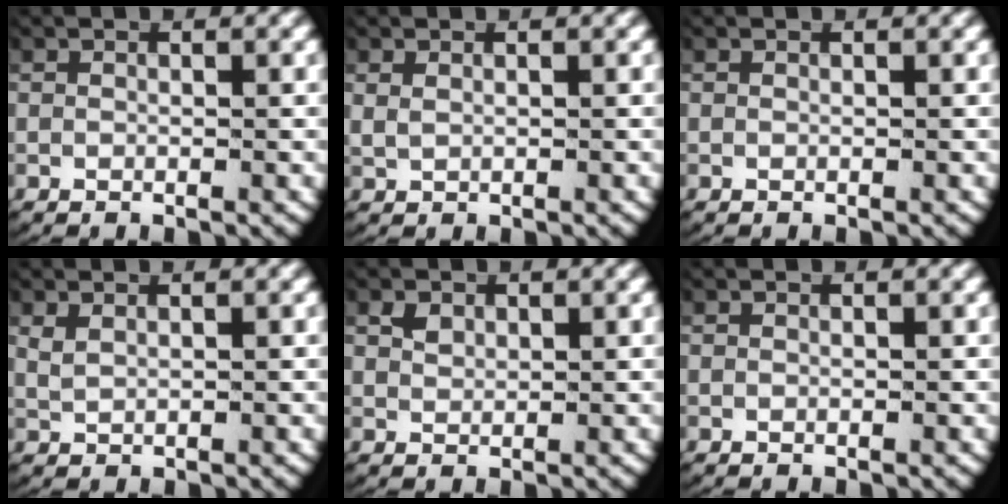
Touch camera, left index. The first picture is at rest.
{"total": 0.8, "force": [0.5, 0.5, 0.4], "torque": [-0.018, -0.004, 0.019]}
{"total": 0.0}
{"total": 1.2, "force": [0.7, 0.6, 0.6], "torque": [-0.020, -0.002, 0.022]}
{"total": 1.0, "force": [0.6, 0.6, 0.5], "torque": [-0.016, -0.005, 0.020]}
{"total": 0.0}